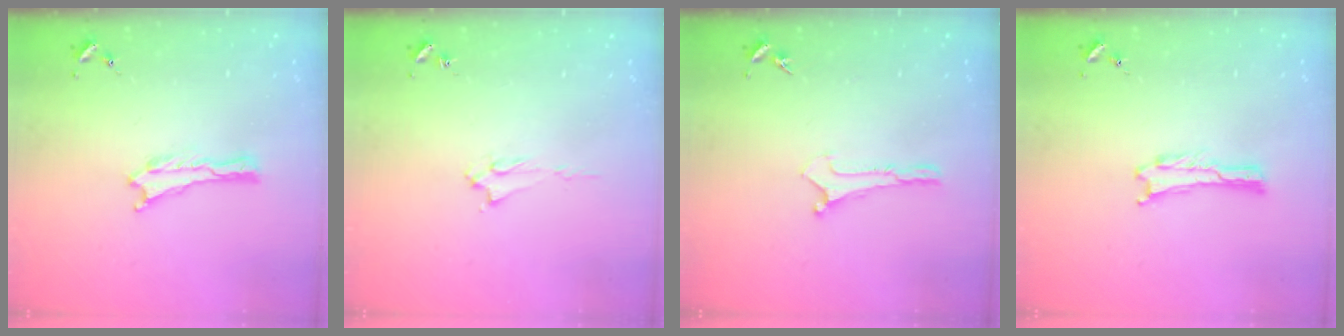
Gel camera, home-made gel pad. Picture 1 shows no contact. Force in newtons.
{"total": 1.9, "press": 1.8, "slide": 0.4}
{"total": 0.0}
{"total": 0.0}